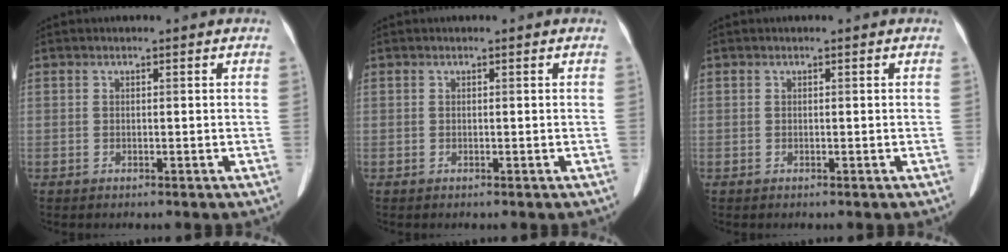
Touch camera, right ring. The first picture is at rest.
{"total": 0.0}
{"total": 0.0}